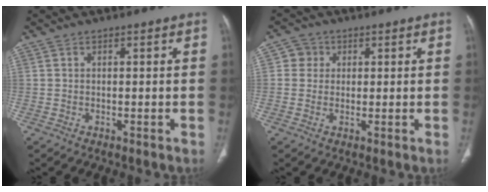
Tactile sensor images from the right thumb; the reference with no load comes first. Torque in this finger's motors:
{"motor_torque": [0.72, 0.56, 0.12, -0.51, -0.02]}